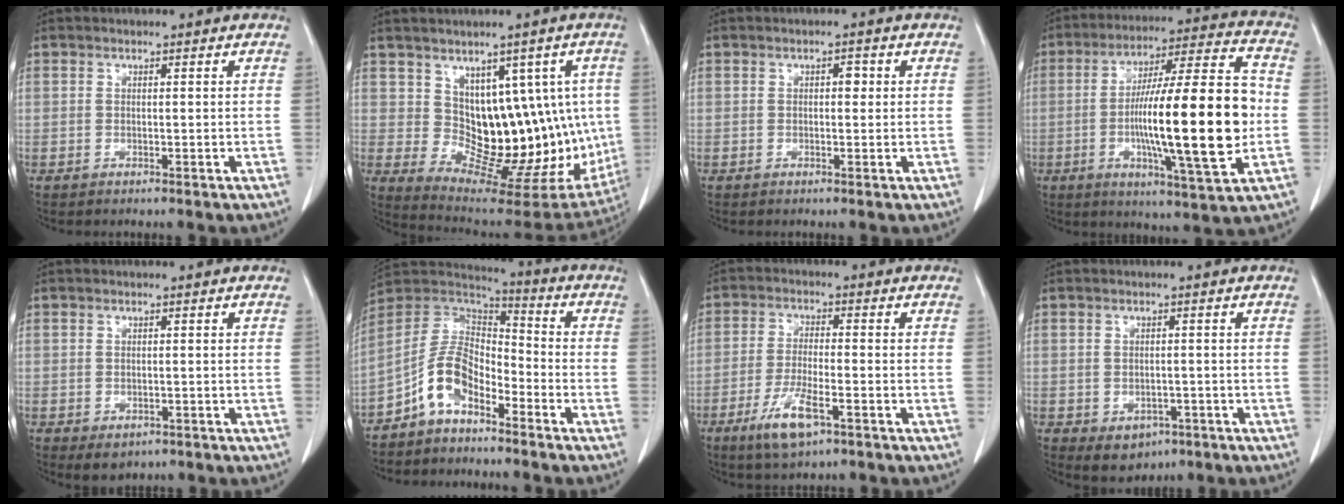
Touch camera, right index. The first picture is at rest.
{"total": 14.8, "force": [2.1, 9.1, 11.4], "torque": [-0.127, 0.016, 0.061]}
{"total": 1.5, "force": [0.4, 0.8, 1.2], "torque": [-0.015, 0.006, 0.005]}
{"total": 21.9, "force": [-2.4, 2.0, 21.7], "torque": [-0.345, 0.006, -0.042]}
{"total": 2.2, "force": [-0.9, 1.7, 1.1], "torque": [-0.013, -0.001, 0.002]}
{"total": 9.2, "force": [-5.4, 4.8, 5.7], "torque": [-0.117, 0.030, -0.110]}
{"total": 7.2, "force": [-3.8, 1.6, 5.9], "torque": [-0.120, -0.012, -0.066]}
{"total": 4.2, "force": [-1.7, 3.3, 1.9], "torque": [-0.021, 0.000, -0.008]}